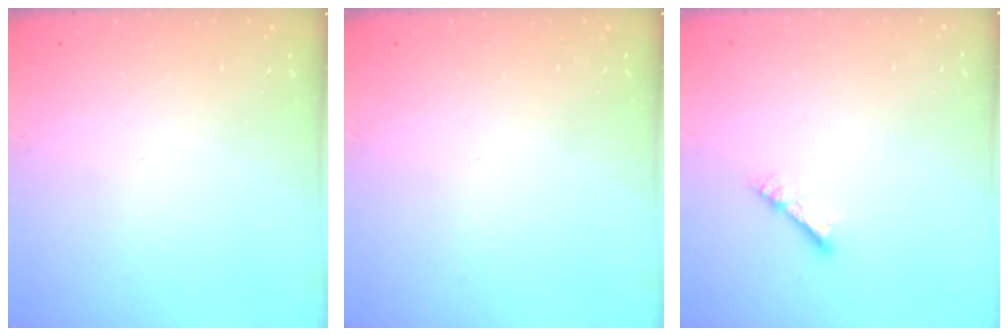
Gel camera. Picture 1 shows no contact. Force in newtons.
{"total": 0.0}
{"total": 2.8, "press": 2.8, "slide": 0.4}